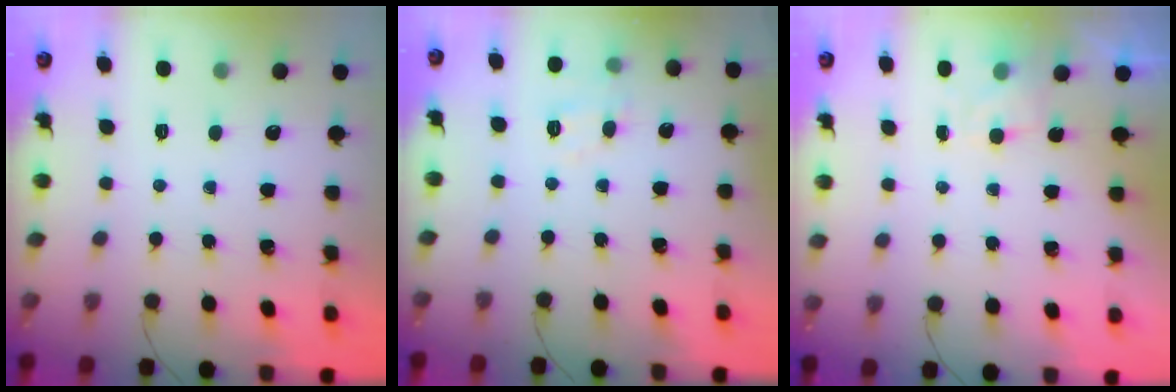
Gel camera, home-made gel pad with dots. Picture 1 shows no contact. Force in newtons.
{"total": 7.2, "press": 7.1, "slide": 1.4}
{"total": 3.5, "press": 3.3, "slide": 1.1}